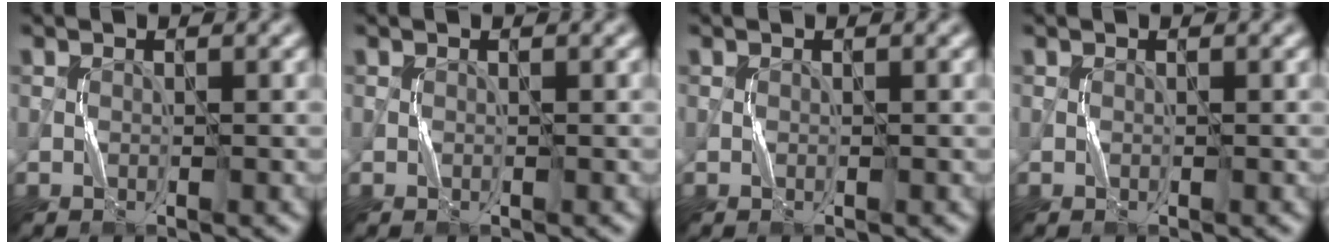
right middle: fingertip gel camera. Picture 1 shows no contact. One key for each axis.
{"total": 0.0}
{"total": 0.0}
{"total": 0.0}